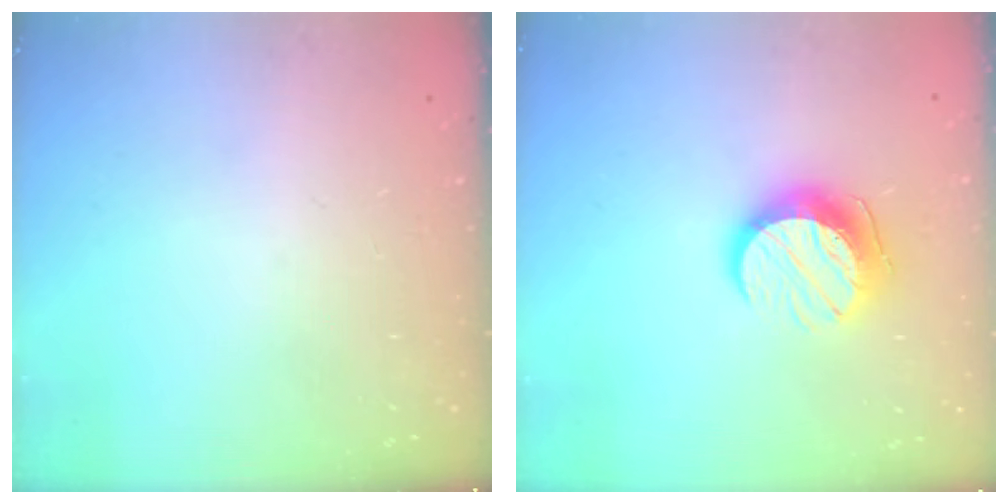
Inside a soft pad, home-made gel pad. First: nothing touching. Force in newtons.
{"total": 11.5, "press": 11.4, "slide": 0.6}